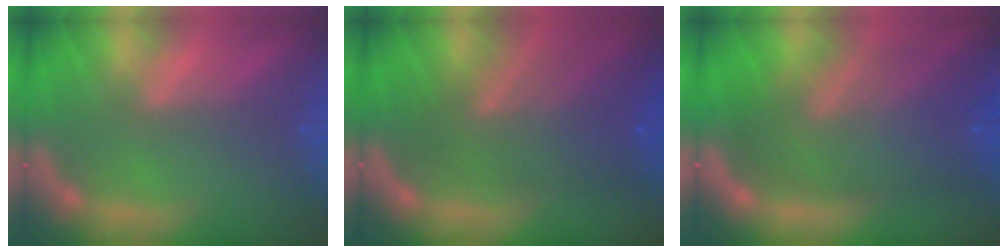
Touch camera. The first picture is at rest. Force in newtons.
{"total": 7.5}
{"total": 10.0}